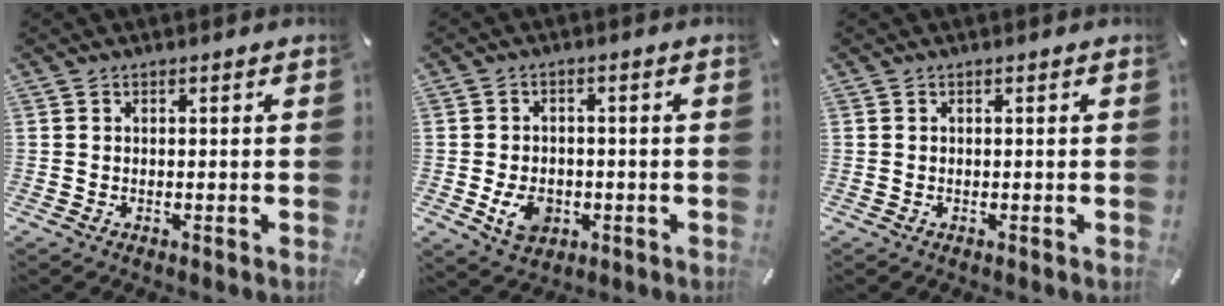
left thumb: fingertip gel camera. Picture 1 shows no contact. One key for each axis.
{"total": 6.9, "fx": -1.9, "fy": 5.4, "fz": 3.9, "tx": -0.073, "ty": 0.000, "tz": -0.035}
{"total": 0.0}